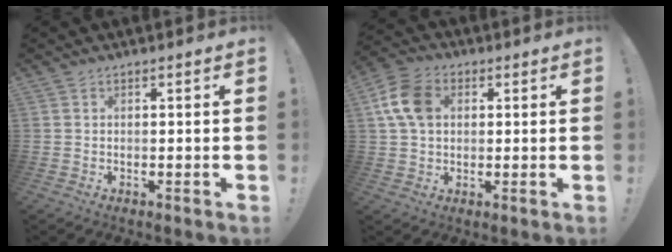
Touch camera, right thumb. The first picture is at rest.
{"total": 11.0, "force": [2.5, 8.0, 7.1], "torque": [-0.134, 0.014, 0.051]}